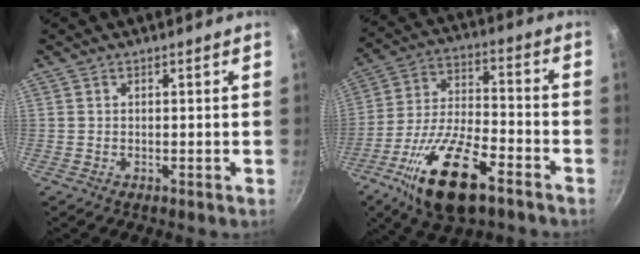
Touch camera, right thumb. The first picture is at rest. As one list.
[{"total": 18.6, "force": [-9.9, 7.4, 14.0], "torque": [-0.250, 0.032, -0.182]}]